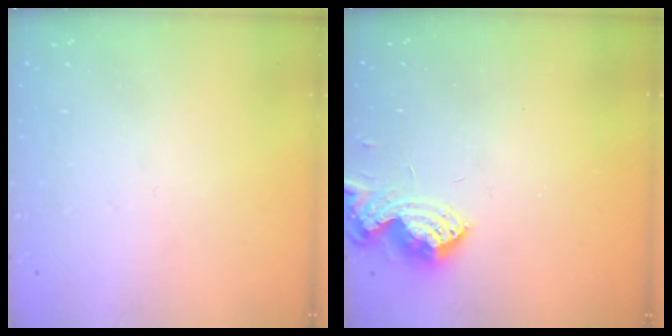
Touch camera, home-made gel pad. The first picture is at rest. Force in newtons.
{"total": 9.3, "press": 9.3, "slide": 0.2}